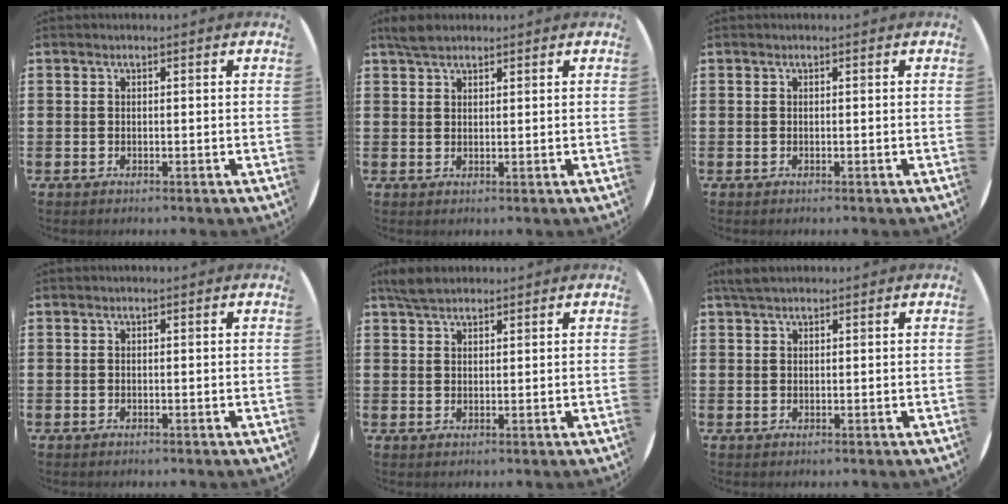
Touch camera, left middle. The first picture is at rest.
{"total": 2.8, "force": [2.4, 1.2, 0.7], "torque": [-0.011, 0.004, 0.045]}
{"total": 0.0}
{"total": 0.0}
{"total": 3.5, "force": [3.0, 1.4, 1.0], "torque": [-0.019, 0.001, 0.056]}
{"total": 2.1, "force": [1.8, 0.8, 0.7], "torque": [-0.010, 0.003, 0.033]}